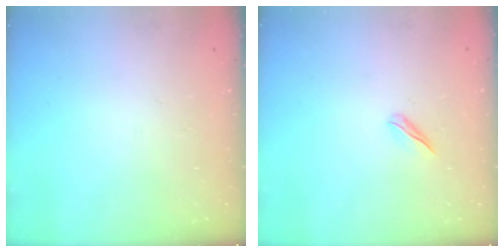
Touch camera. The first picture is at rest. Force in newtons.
{"total": 3.4, "press": 3.3, "slide": 0.8}